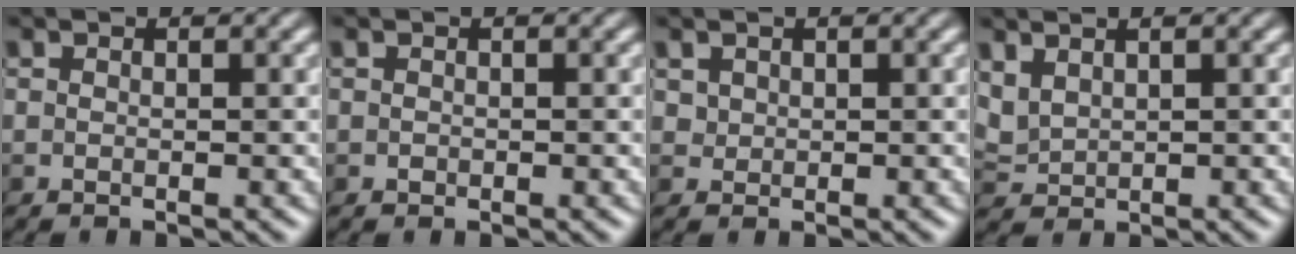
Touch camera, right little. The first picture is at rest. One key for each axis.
{"total": 0.7, "fx": 0.1, "fy": 0.6, "fz": 0.3, "tx": 0.006, "ty": 0.005, "tz": -0.002}
{"total": 1.5, "fx": 0.8, "fy": 1.2, "fz": 0.5, "tx": -0.013, "ty": 0.002, "tz": 0.030}
{"total": 1.7, "fx": 1.1, "fy": 1.1, "fz": 0.8, "tx": -0.026, "ty": 0.000, "tz": 0.029}